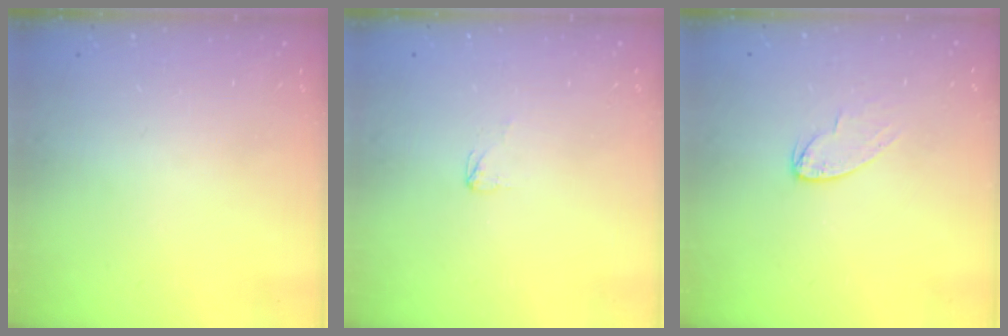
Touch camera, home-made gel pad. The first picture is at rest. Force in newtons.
{"total": 2.3, "press": 2.3, "slide": 0.2}
{"total": 6.4, "press": 6.4, "slide": 0.6}